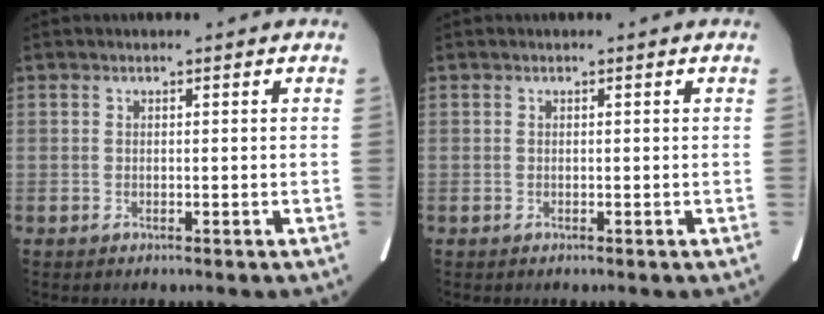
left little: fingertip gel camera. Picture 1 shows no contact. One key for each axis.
{"total": 0.0}